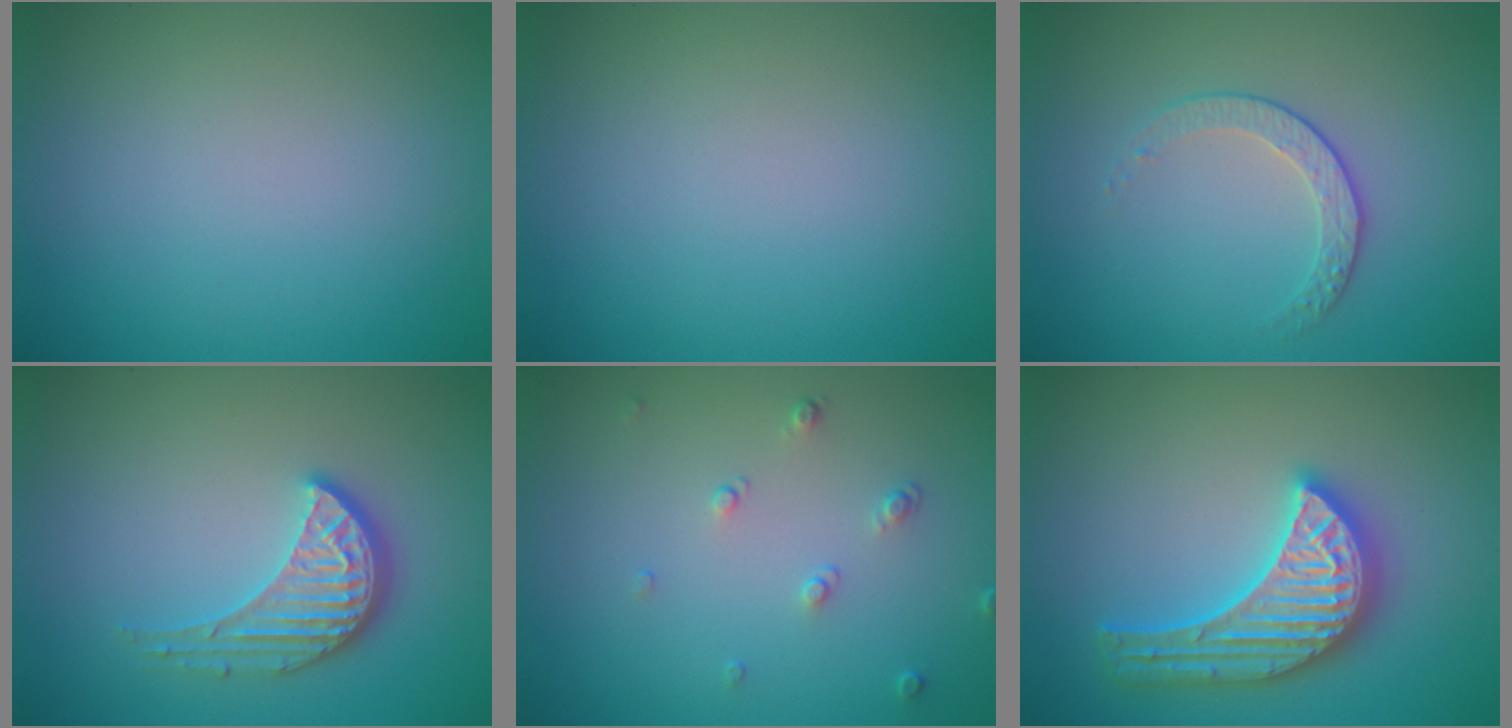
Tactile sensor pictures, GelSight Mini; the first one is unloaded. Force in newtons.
{"total": 0.0}
{"total": 1.8, "press": 1.3, "slide": 1.3}
{"total": 3.8, "press": 3.1, "slide": 2.2}
{"total": 1.1, "press": 0.8, "slide": 0.8}
{"total": 5.6, "press": 5.5, "slide": 0.5}